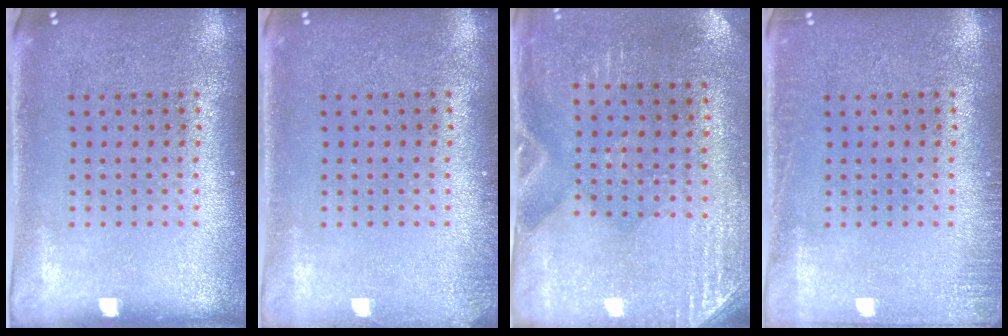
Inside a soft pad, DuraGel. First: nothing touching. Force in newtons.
{"total": 0.8, "press": 0.8, "slide": 0.1}
{"total": 2.9, "press": 2.5, "slide": 1.3}
{"total": 1.3, "press": 1.3, "slide": 0.3}